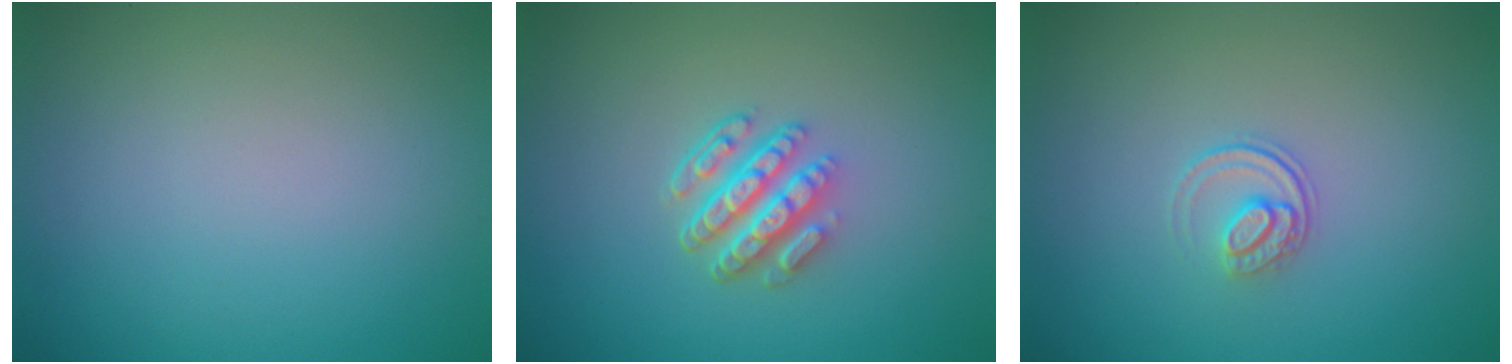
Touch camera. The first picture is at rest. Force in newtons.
{"total": 4.6, "press": 3.3, "slide": 3.1}
{"total": 1.5, "press": 1.1, "slide": 1.1}